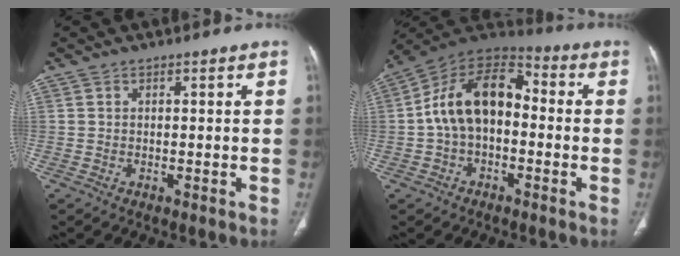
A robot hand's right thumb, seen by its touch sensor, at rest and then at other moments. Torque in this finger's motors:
{"motor_torque": [0.25, 0.27, 0.79, 0.04, 0.31]}